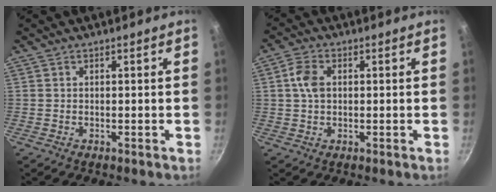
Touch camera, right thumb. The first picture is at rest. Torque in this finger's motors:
{"motor_torque": [0.04, 0.02, 0.11, 0.20, 0.01]}